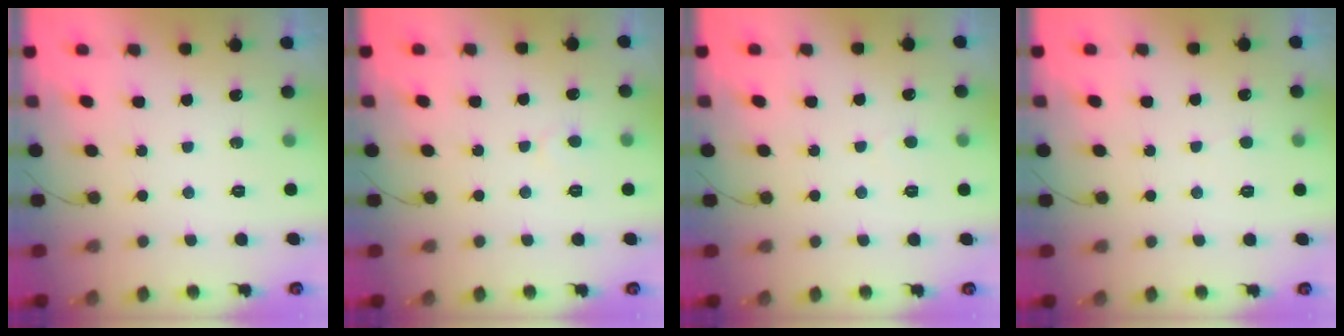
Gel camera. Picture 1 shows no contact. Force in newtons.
{"total": 3.9, "press": 3.9, "slide": 0.4}
{"total": 2.0, "press": 2.0, "slide": 0.2}
{"total": 3.7, "press": 3.7, "slide": 0.4}